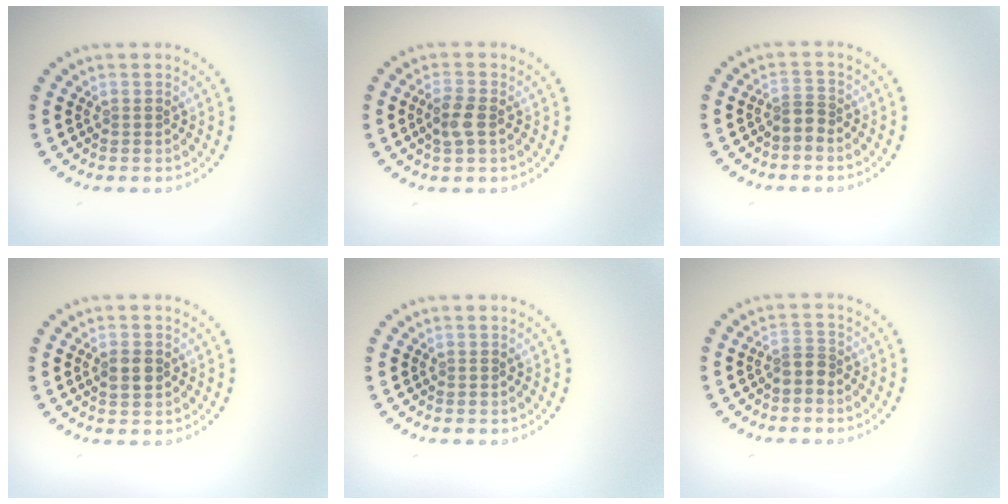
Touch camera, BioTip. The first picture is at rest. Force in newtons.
{"total": 2.2, "press": 2.1, "slide": 0.5}
{"total": 1.3, "press": 0.8, "slide": 1.1}
{"total": 1.9, "press": 1.9, "slide": 0.2}
{"total": 0.0}
{"total": 1.8, "press": 1.3, "slide": 1.2}